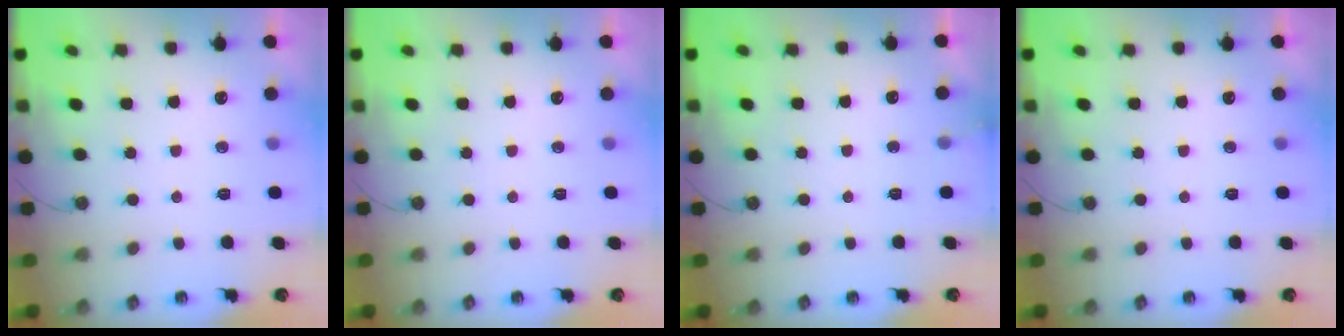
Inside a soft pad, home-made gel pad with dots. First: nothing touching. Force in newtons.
{"total": 0.0}
{"total": 2.8, "press": 2.8, "slide": 0.2}
{"total": 0.0}